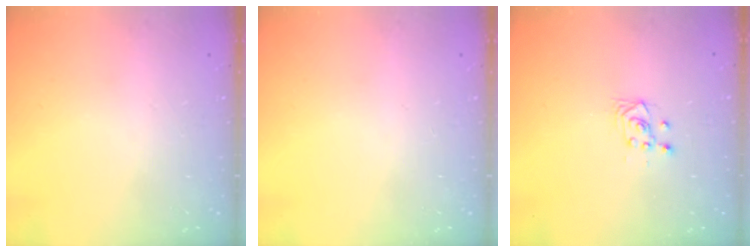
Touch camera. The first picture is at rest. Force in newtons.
{"total": 0.0}
{"total": 4.2, "press": 3.9, "slide": 1.7}